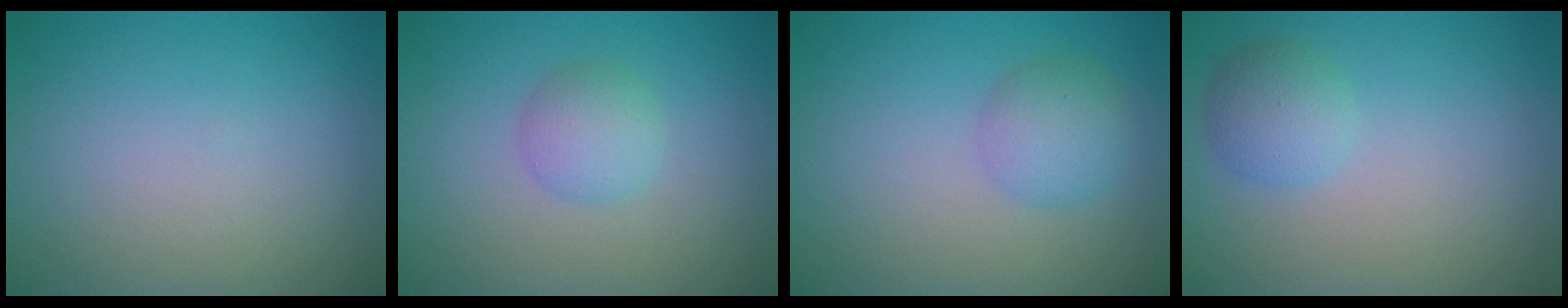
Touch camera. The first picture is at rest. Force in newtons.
{"total": 2.3, "press": 2.3, "slide": 0.1}
{"total": 2.9, "press": 2.9, "slide": 0.1}
{"total": 2.5, "press": 2.5, "slide": 0.2}